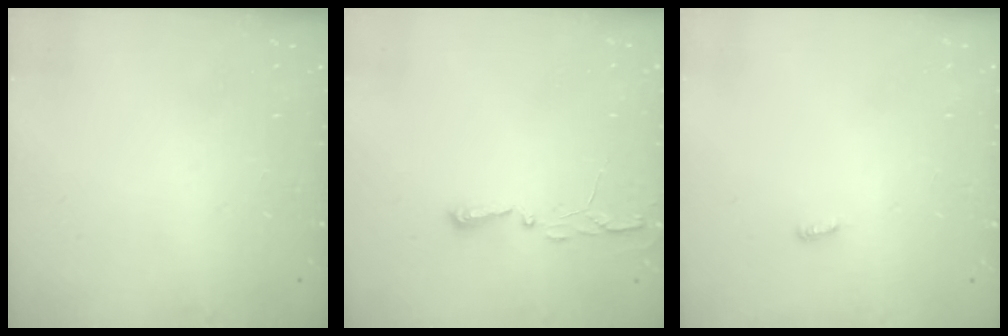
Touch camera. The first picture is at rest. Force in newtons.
{"total": 3.5, "press": 3.5, "slide": 0.5}
{"total": 2.9, "press": 2.9, "slide": 0.2}